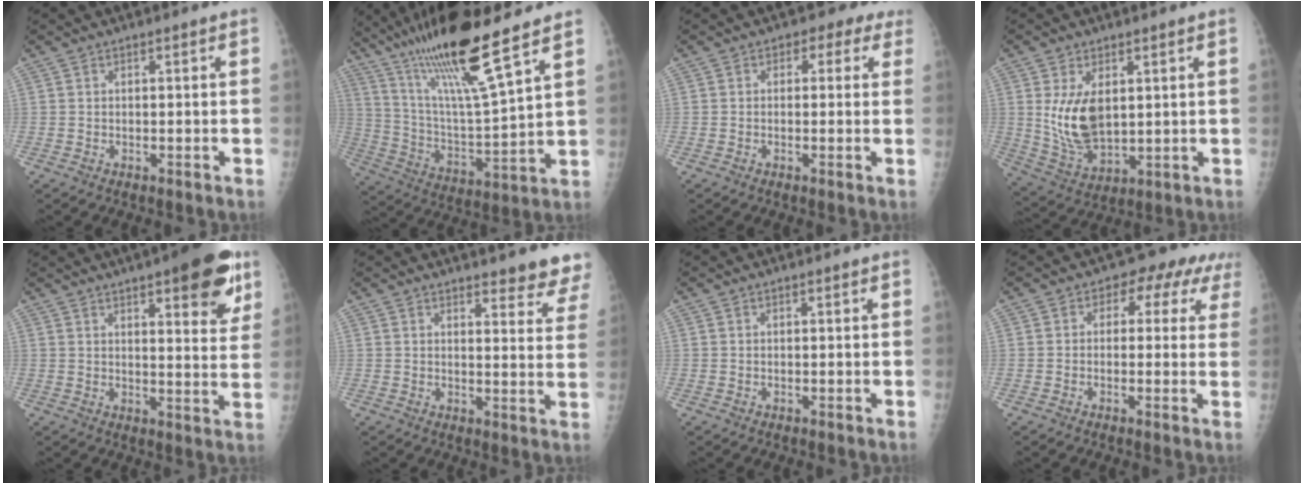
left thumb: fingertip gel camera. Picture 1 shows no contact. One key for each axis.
{"total": 20.1, "fx": 13.9, "fy": 1.4, "fz": 14.4, "tx": -0.246, "ty": -0.060, "tz": 0.257}
{"total": 3.8, "fx": 1.8, "fy": 2.8, "fz": 1.9, "tx": 0.016, "ty": 0.003, "tz": 0.009}
{"total": 10.6, "fx": 2.3, "fy": 6.1, "fz": 8.4, "tx": -0.144, "ty": -0.023, "tz": 0.061}
{"total": 14.8, "fx": 8.2, "fy": 4.4, "fz": 11.4, "tx": -0.115, "ty": -0.032, "tz": 0.106}
{"total": 10.3, "fx": 9.3, "fy": 2.3, "fz": 3.8, "tx": -0.006, "ty": -0.051, "tz": 0.090}
{"total": 0.0}
{"total": 6.8, "fx": 2.6, "fy": 5.0, "fz": 3.8, "tx": 0.006, "ty": 0.007, "tz": 0.018}